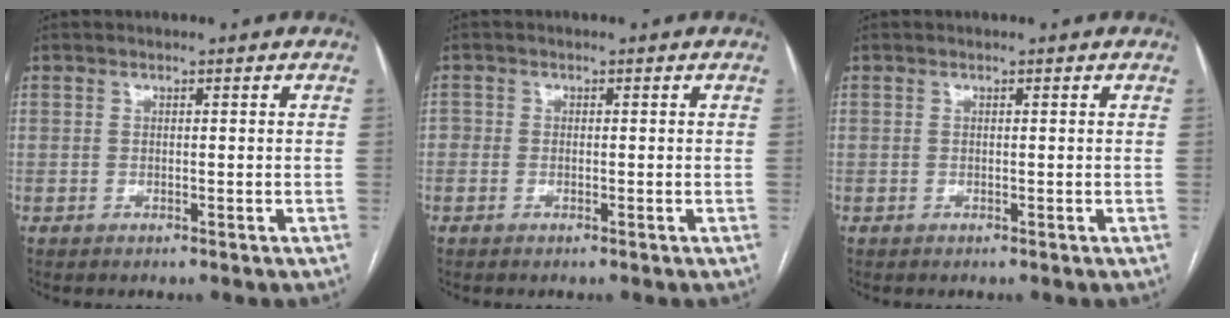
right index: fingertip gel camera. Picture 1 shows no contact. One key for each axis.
{"total": 1.2, "fx": -0.2, "fy": 1.0, "fz": 0.5, "tx": -0.007, "ty": 0.005, "tz": -0.005}
{"total": 0.0}